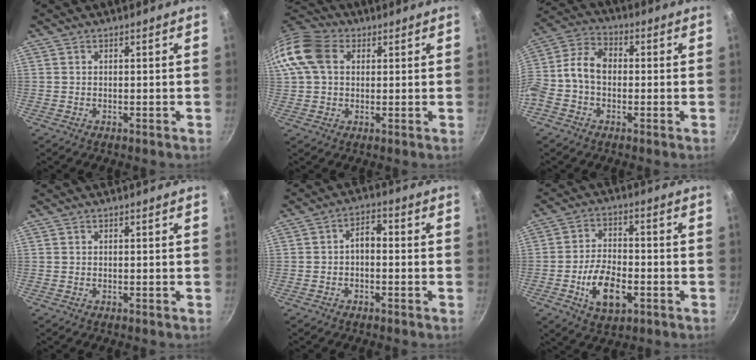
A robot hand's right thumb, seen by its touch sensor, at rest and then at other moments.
{"total": 11.5, "force": [2.8, 8.4, 7.3], "torque": [-0.135, 0.018, 0.037]}
{"total": 9.6, "force": [-0.8, 6.8, 6.7], "torque": [-0.121, 0.039, -0.037]}
{"total": 0.0}
{"total": 3.7, "force": [-0.8, 2.2, 2.8], "torque": [-0.036, 0.021, -0.019]}
{"total": 10.5, "force": [-3.6, 5.7, 8.0], "torque": [-0.132, 0.020, -0.061]}